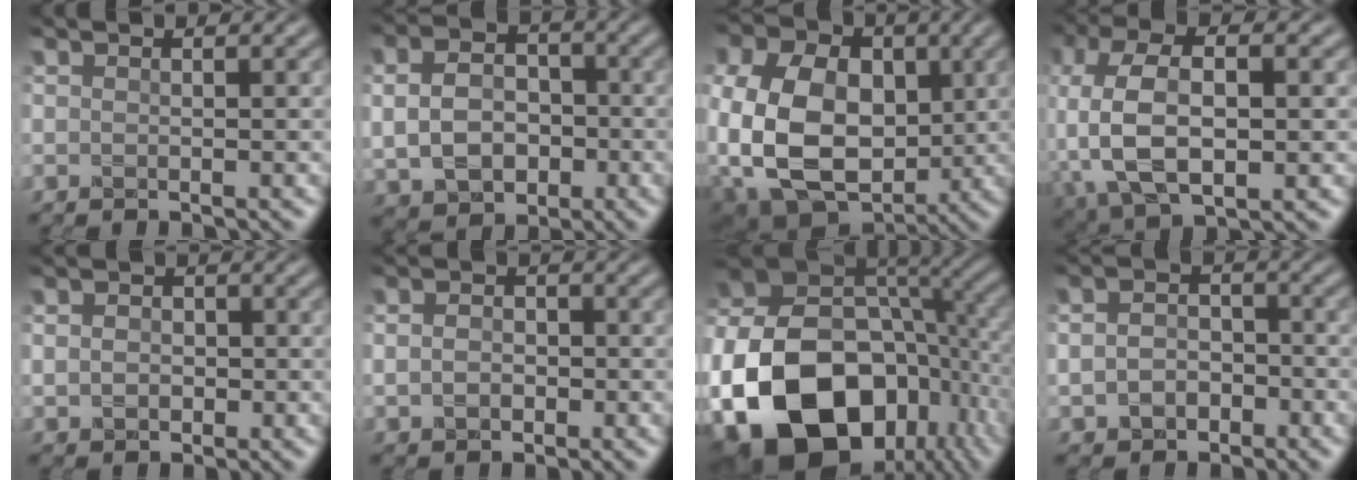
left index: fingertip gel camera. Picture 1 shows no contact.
{"total": 6.0, "force": [-0.3, 4.6, 3.9], "torque": [-0.078, -0.002, -0.009]}
{"total": 14.2, "force": [-1.0, 10.8, 9.2], "torque": [-0.192, -0.011, -0.008]}
{"total": 9.7, "force": [-1.2, 5.5, 8.0], "torque": [-0.178, 0.004, -0.026]}
{"total": 2.3, "force": [0.2, 2.0, 1.2], "torque": [-0.021, 0.009, -0.005]}
{"total": 2.3, "force": [-0.2, 1.8, 1.5], "torque": [-0.030, 0.002, -0.008]}
{"total": 18.9, "force": [-6.3, 13.3, 11.8], "torque": [-0.241, -0.019, -0.115]}
{"total": 3.4, "force": [-0.9, 2.6, 1.8], "torque": [-0.038, -0.001, -0.022]}